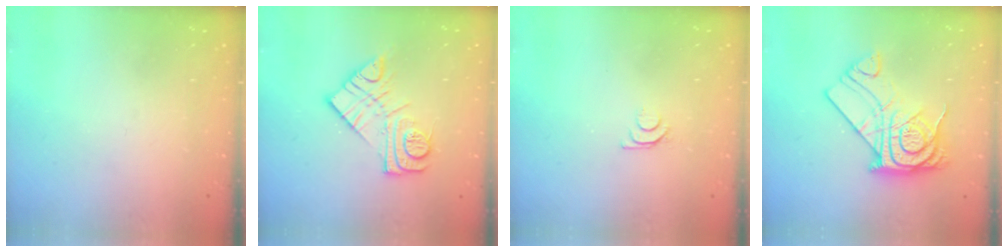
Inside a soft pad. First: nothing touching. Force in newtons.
{"total": 12.3, "press": 12.2, "slide": 0.8}
{"total": 4.3, "press": 4.2, "slide": 0.5}
{"total": 15.9, "press": 15.9, "slide": 1.4}